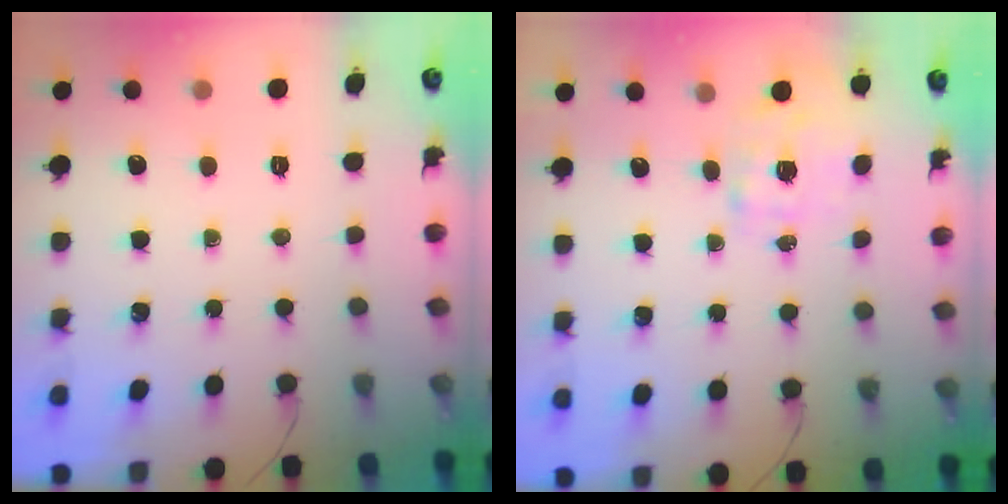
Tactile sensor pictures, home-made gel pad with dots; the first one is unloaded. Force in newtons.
{"total": 9.8, "press": 9.8, "slide": 0.8}